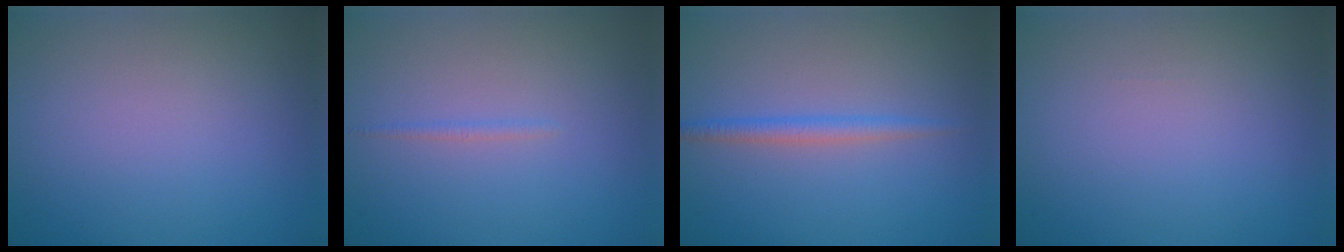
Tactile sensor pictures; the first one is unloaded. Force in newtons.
{"total": 0.6, "press": 0.6, "slide": 0.1}
{"total": 1.7, "press": 1.7, "slide": 0.1}
{"total": 0.0}